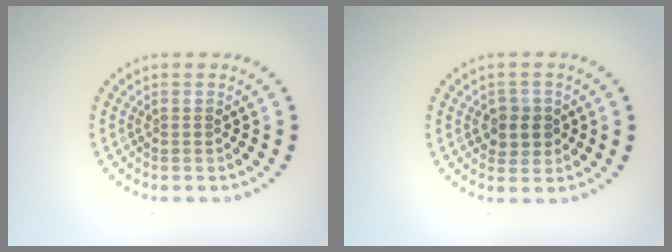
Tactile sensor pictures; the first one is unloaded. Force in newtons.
{"total": 2.5, "press": 2.3, "slide": 0.9}